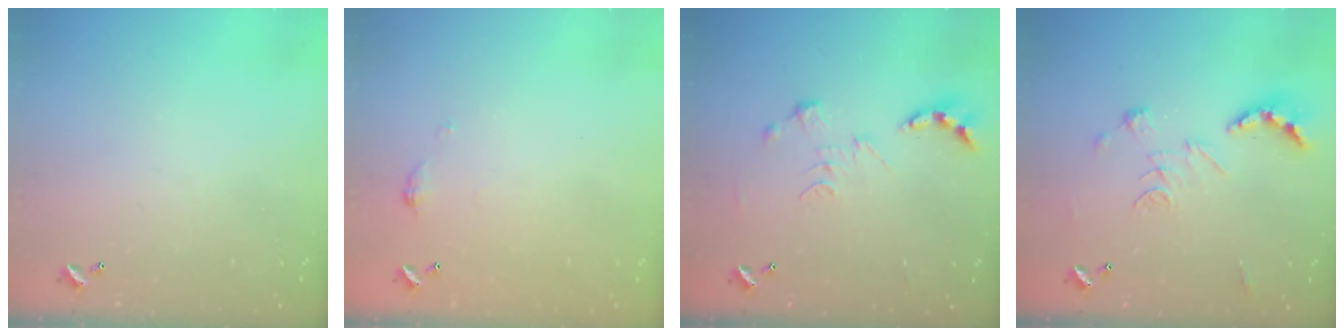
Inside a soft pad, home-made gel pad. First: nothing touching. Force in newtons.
{"total": 3.5, "press": 3.5, "slide": 0.6}
{"total": 0.0}
{"total": 2.5, "press": 2.0, "slide": 1.5}